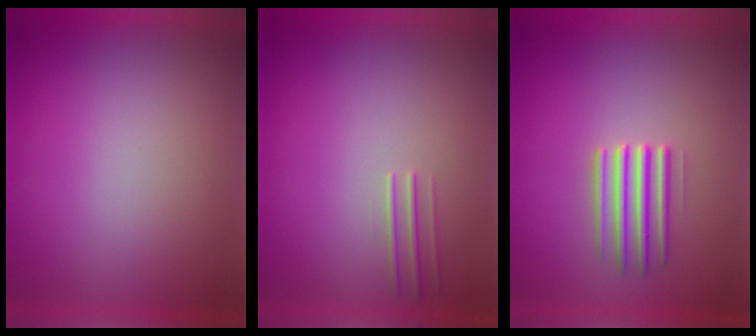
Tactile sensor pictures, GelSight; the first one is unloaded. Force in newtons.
{"total": 1.1}
{"total": 2.5}